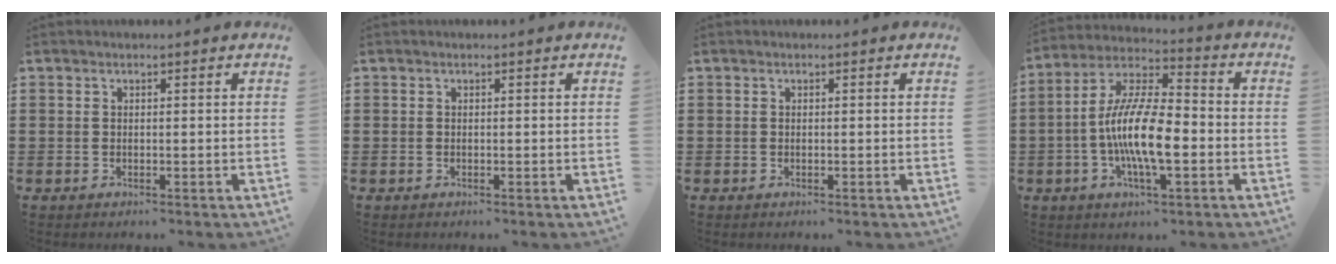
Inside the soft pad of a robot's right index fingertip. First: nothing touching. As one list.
[{"total": 0.0}, {"total": 0.0}, {"total": 12.1, "force": [-2.6, 3.7, 11.2], "torque": [-0.235, -0.010, -0.050]}]